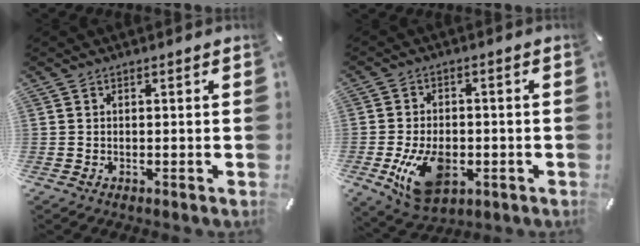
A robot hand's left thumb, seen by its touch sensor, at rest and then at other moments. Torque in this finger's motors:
{"motor_torque": [0.12, 1.02, 0.85, 0.09, 0.26]}